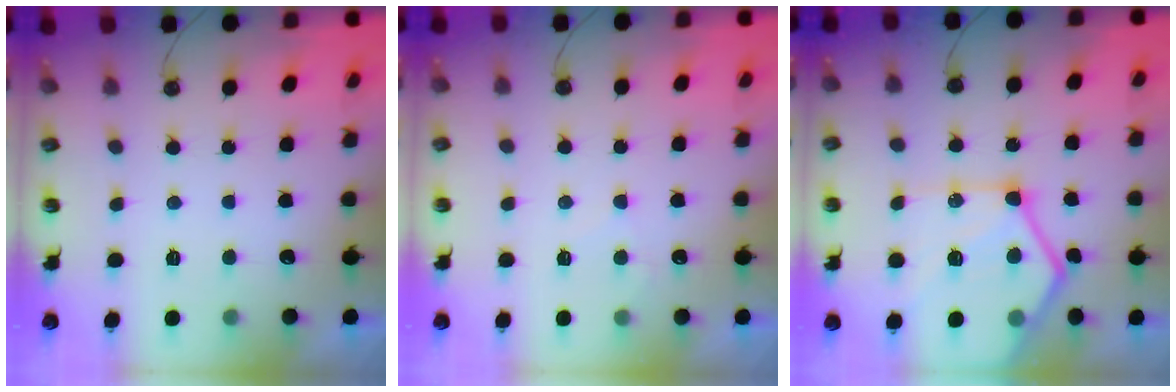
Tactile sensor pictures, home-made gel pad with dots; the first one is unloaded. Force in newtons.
{"total": 4.0, "press": 3.9, "slide": 0.5}
{"total": 21.5, "press": 21.4, "slide": 2.4}